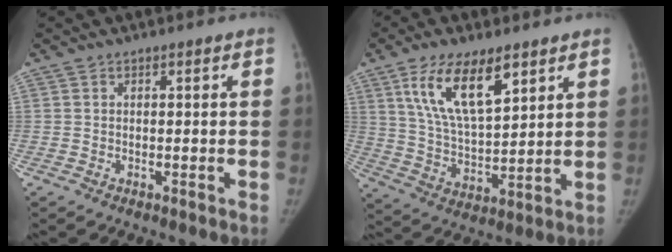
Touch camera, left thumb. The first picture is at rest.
{"total": 14.3, "force": [7.5, 5.8, 10.7], "torque": [-0.174, -0.031, 0.149]}